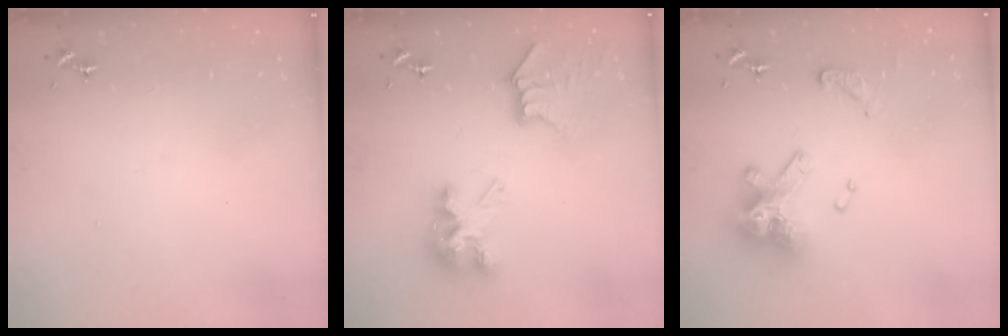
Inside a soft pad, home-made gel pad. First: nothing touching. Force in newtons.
{"total": 10.5, "press": 10.5, "slide": 0.8}
{"total": 17.2, "press": 17.1, "slide": 1.6}